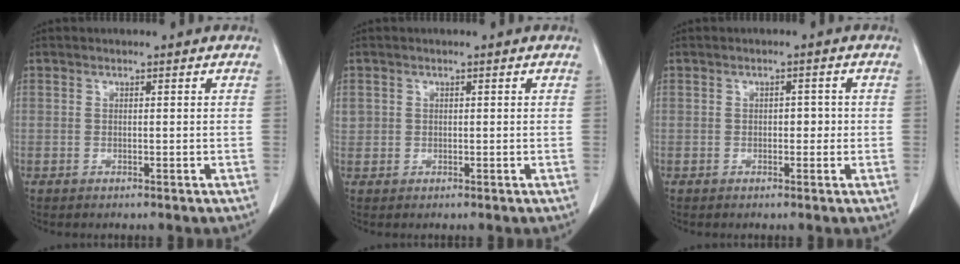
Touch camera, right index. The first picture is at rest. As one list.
[{"total": 1.8, "force": [0.5, 1.7, 0.4], "torque": [-0.006, 0.011, 0.012]}, {"total": 1.8, "force": [-0.2, 1.1, 1.4], "torque": [-0.014, 0.005, -0.004]}]